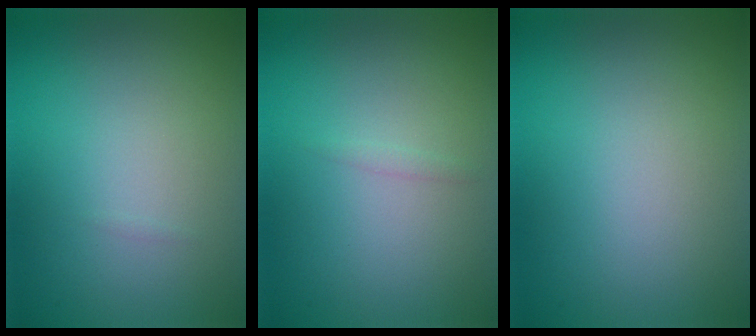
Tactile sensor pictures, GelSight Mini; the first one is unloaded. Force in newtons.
{"total": 0.6, "press": 0.6, "slide": 0.1}
{"total": 0.0}